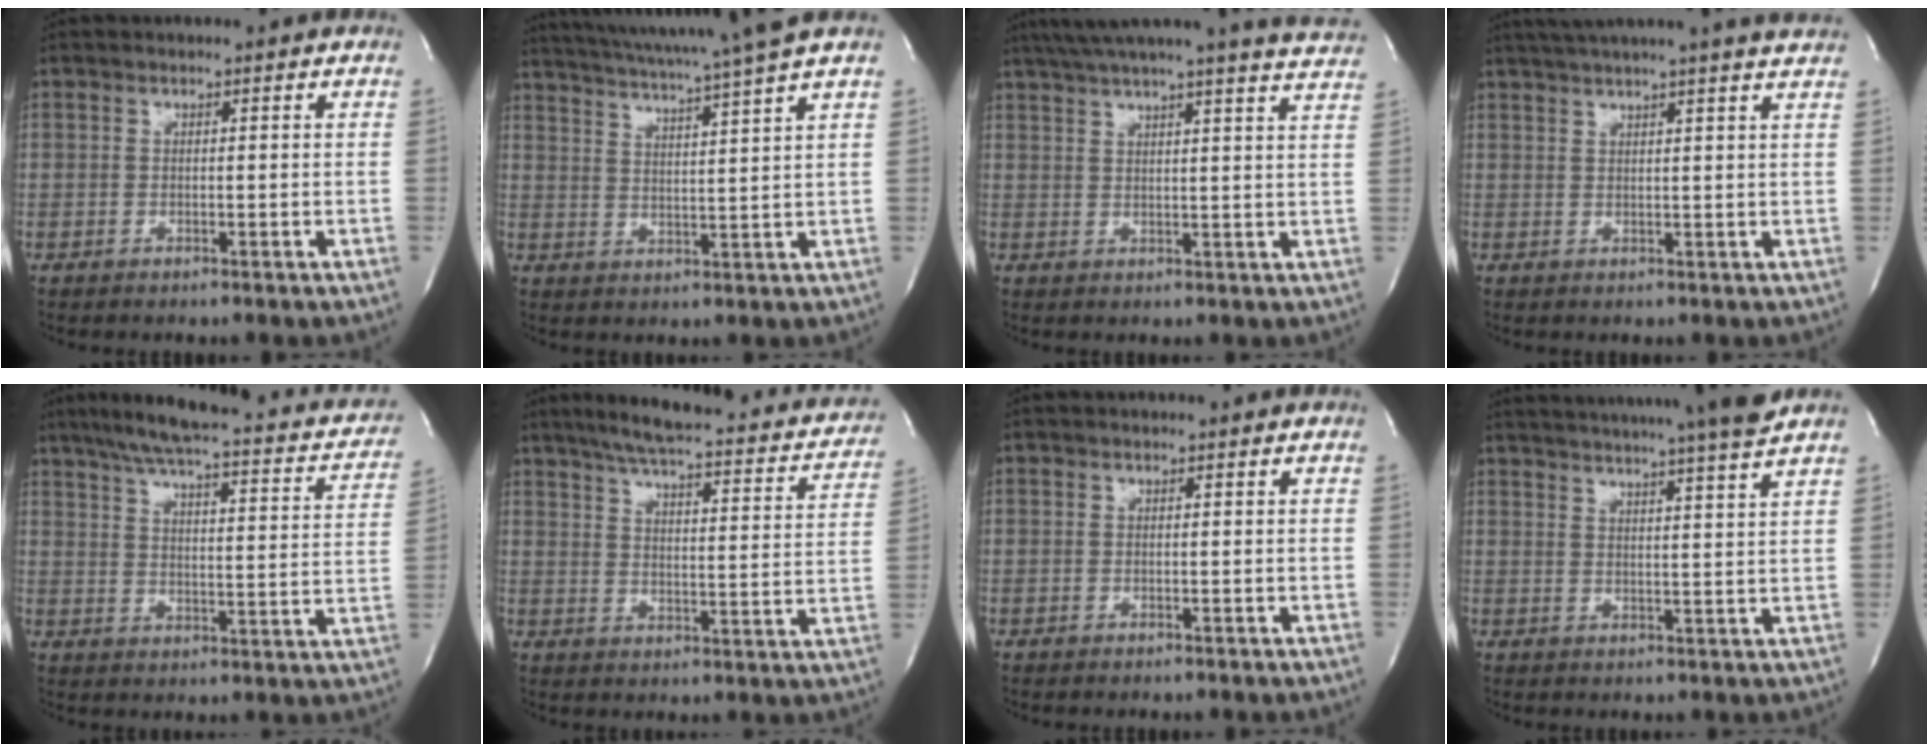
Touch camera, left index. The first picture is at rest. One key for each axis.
{"total": 13.4, "fx": 11.6, "fy": -2.3, "fz": 6.3, "tx": -0.115, "ty": -0.021, "tz": 0.167}
{"total": 20.9, "fx": 18.9, "fy": -0.7, "fz": 8.8, "tx": -0.139, "ty": -0.023, "tz": 0.234}
{"total": 14.4, "fx": 12.6, "fy": -1.2, "fz": 6.8, "tx": -0.120, "ty": 0.006, "tz": 0.159}
{"total": 24.2, "fx": 19.1, "fy": 5.5, "fz": 13.8, "tx": -0.198, "ty": 0.014, "tz": 0.230}
{"total": 24.7, "fx": 20.9, "fy": 4.7, "fz": 12.3, "tx": -0.174, "ty": -0.012, "tz": 0.249}
{"total": 0.0}
{"total": 17.6, "fx": 15.7, "fy": -1.3, "fz": 7.8, "tx": -0.137, "ty": -0.026, "tz": 0.210}